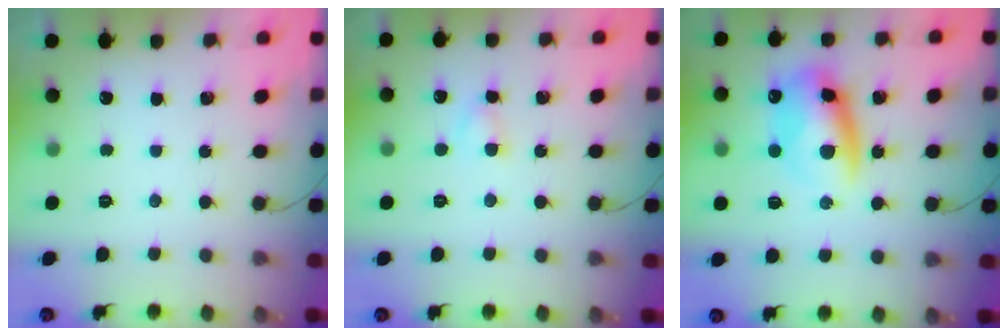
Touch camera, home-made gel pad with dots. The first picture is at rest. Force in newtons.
{"total": 2.8, "press": 2.6, "slide": 1.1}
{"total": 12.2, "press": 11.8, "slide": 2.9}